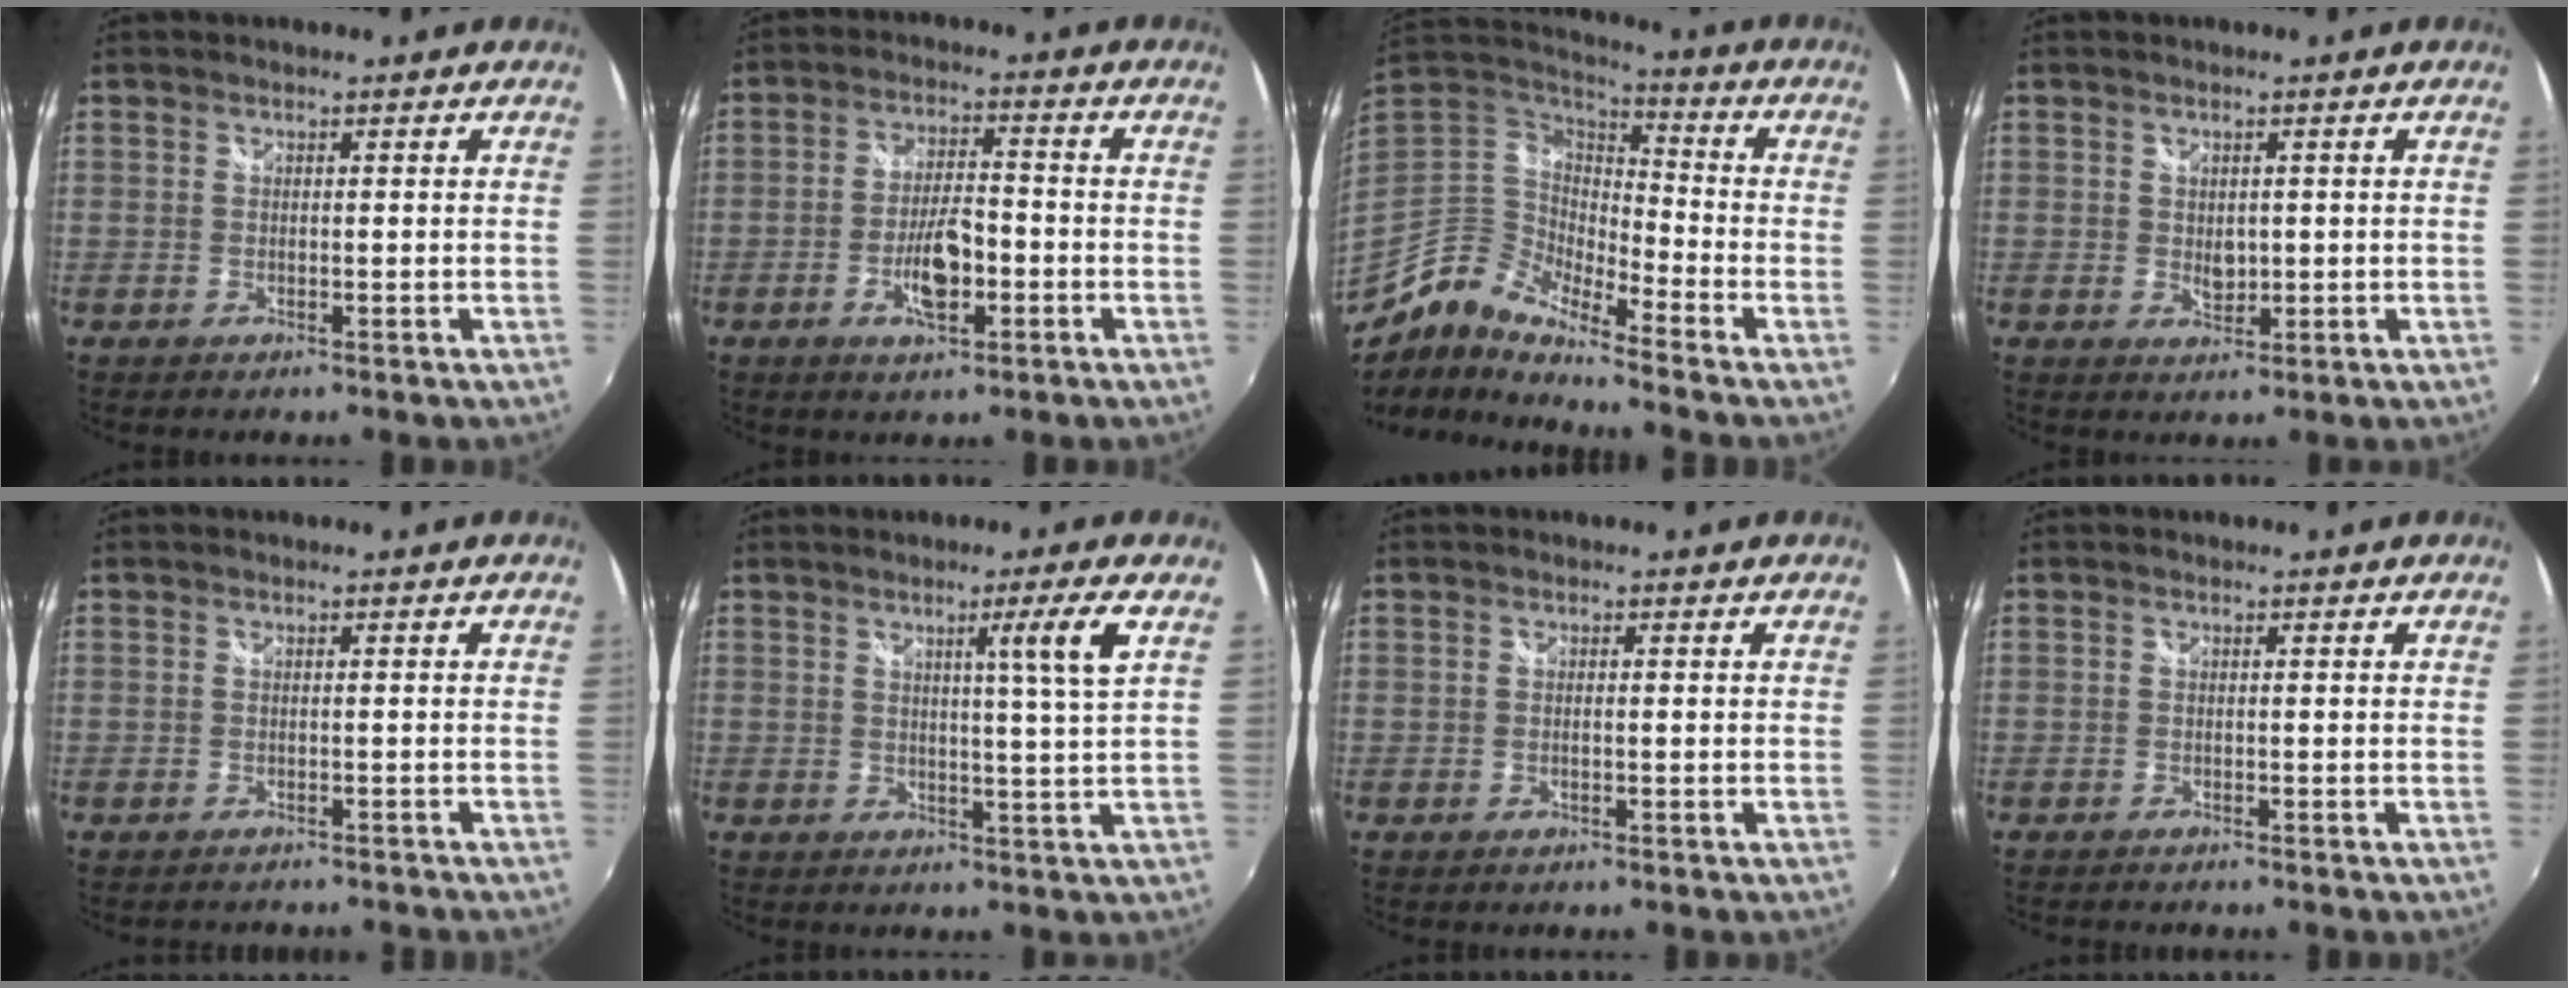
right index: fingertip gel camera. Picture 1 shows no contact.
{"total": 7.7, "force": [-2.8, 2.9, 6.6], "torque": [-0.130, 0.000, -0.047]}
{"total": 10.8, "force": [-7.3, 4.1, 6.7], "torque": [-0.130, 0.002, -0.155]}
{"total": 2.4, "force": [0.2, 1.8, 1.5], "torque": [-0.021, -0.002, 0.004]}
{"total": 4.6, "force": [-4.2, 1.1, 1.4], "torque": [-0.033, -0.020, -0.054]}
{"total": 5.7, "force": [2.0, -2.0, 5.0], "torque": [-0.079, -0.008, 0.030]}
{"total": 0.6, "force": [-0.2, 0.0, 0.6], "torque": [-0.012, 0.001, -0.004]}
{"total": 1.0, "force": [-1.0, 0.3, 0.0], "torque": [-0.005, -0.003, -0.017]}